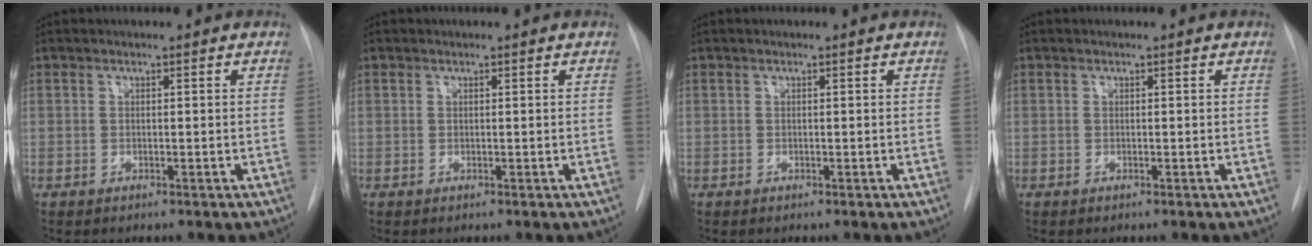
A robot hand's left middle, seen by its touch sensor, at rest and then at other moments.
{"total": 0.7, "force": [-0.1, -0.3, -0.6], "torque": [0.018, -0.003, -0.004]}
{"total": 0.0}
{"total": 0.0}